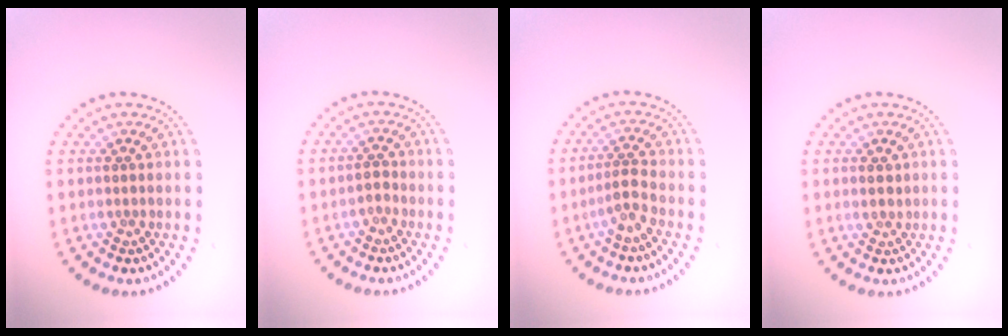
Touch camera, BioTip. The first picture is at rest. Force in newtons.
{"total": 0.9, "press": 0.9, "slide": 0.3}
{"total": 2.0, "press": 1.3, "slide": 1.4}
{"total": 1.1, "press": 1.0, "slide": 0.4}